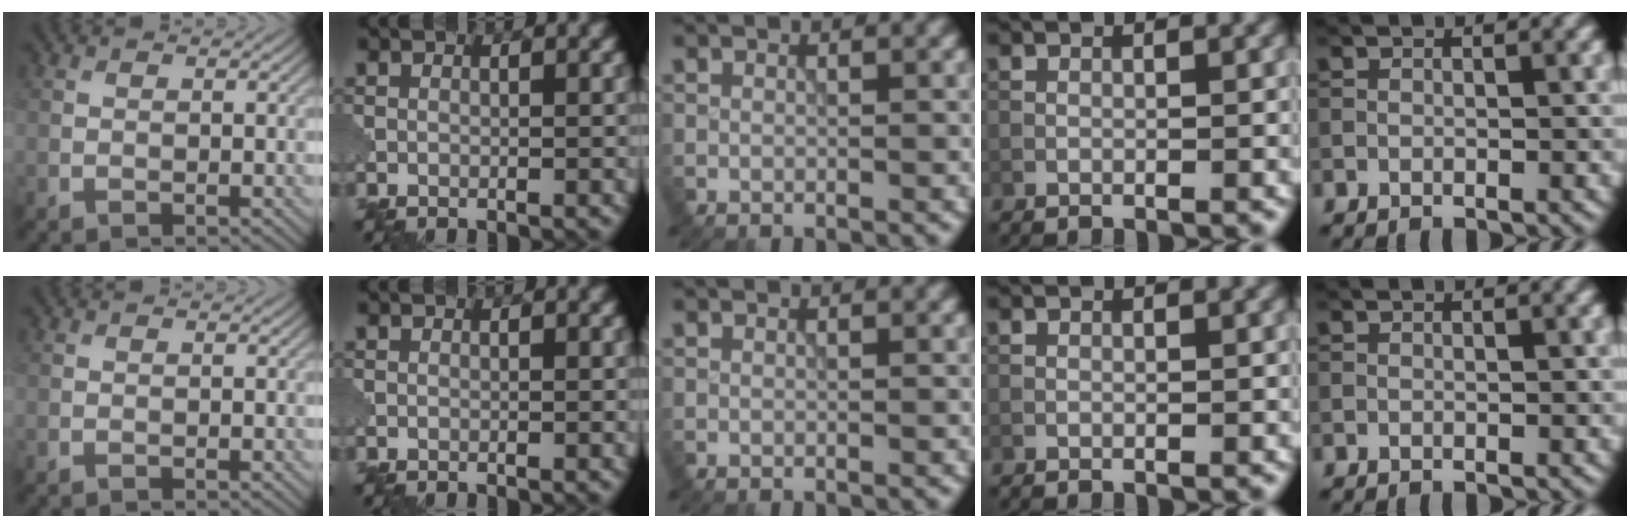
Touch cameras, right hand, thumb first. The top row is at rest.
{}